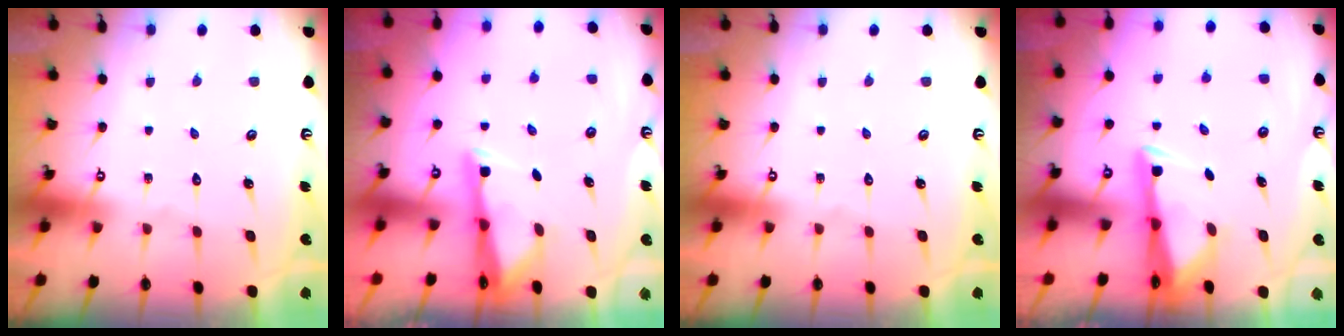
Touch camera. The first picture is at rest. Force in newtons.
{"total": 2.9, "press": 2.9, "slide": 0.4}
{"total": 0.0}
{"total": 2.9, "press": 2.8, "slide": 0.9}